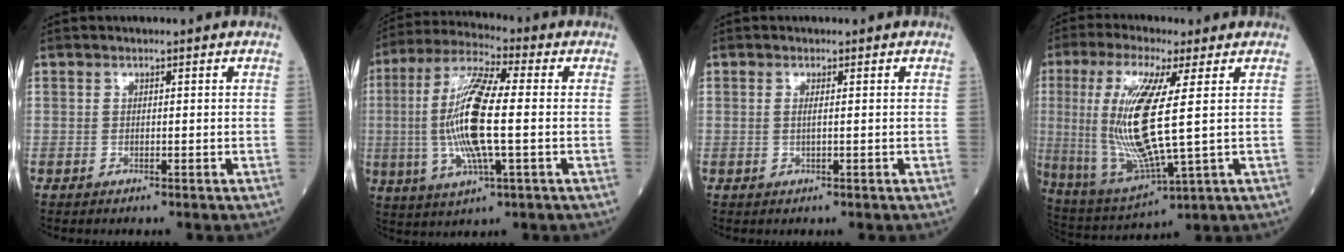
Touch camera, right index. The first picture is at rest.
{"total": 14.3, "force": [-0.7, 2.1, 14.2], "torque": [-0.296, 0.000, -0.015]}
{"total": 0.9, "force": [0.2, -0.1, 0.8], "torque": [-0.023, 0.000, 0.003]}
{"total": 15.9, "force": [1.9, 1.8, 15.7], "torque": [-0.348, -0.014, 0.043]}